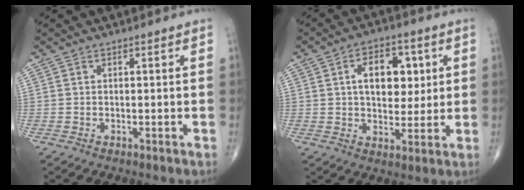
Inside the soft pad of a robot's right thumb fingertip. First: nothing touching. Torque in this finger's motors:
{"motor_torque": [1.41, 1.64, 1.05, 0.15, 0.06]}